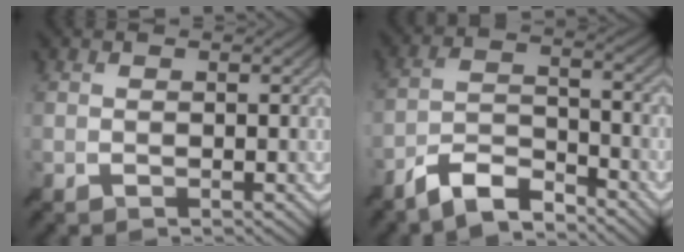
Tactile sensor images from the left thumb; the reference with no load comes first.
{"total": 6.7, "force": [-5.5, 1.7, 3.4], "torque": [-0.068, 0.000, -0.115]}